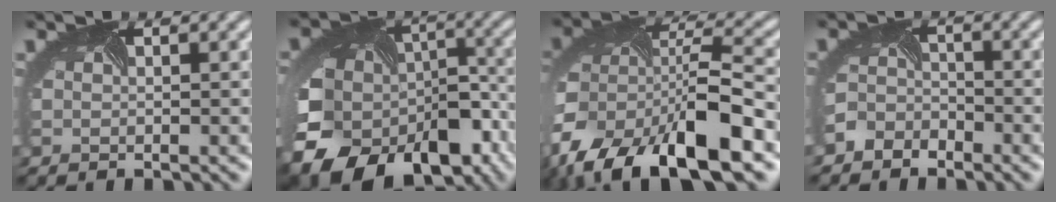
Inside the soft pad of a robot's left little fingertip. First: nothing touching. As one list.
[{"total": 19.1, "force": [-9.8, 12.7, 10.3], "torque": [-0.215, -0.033, -0.127]}, {"total": 14.6, "force": [-8.6, 6.8, 9.6], "torque": [-0.199, -0.013, -0.149]}, {"total": 2.8, "force": [-2.4, 1.5, 0.1], "torque": [-0.005, -0.003, -0.054]}]